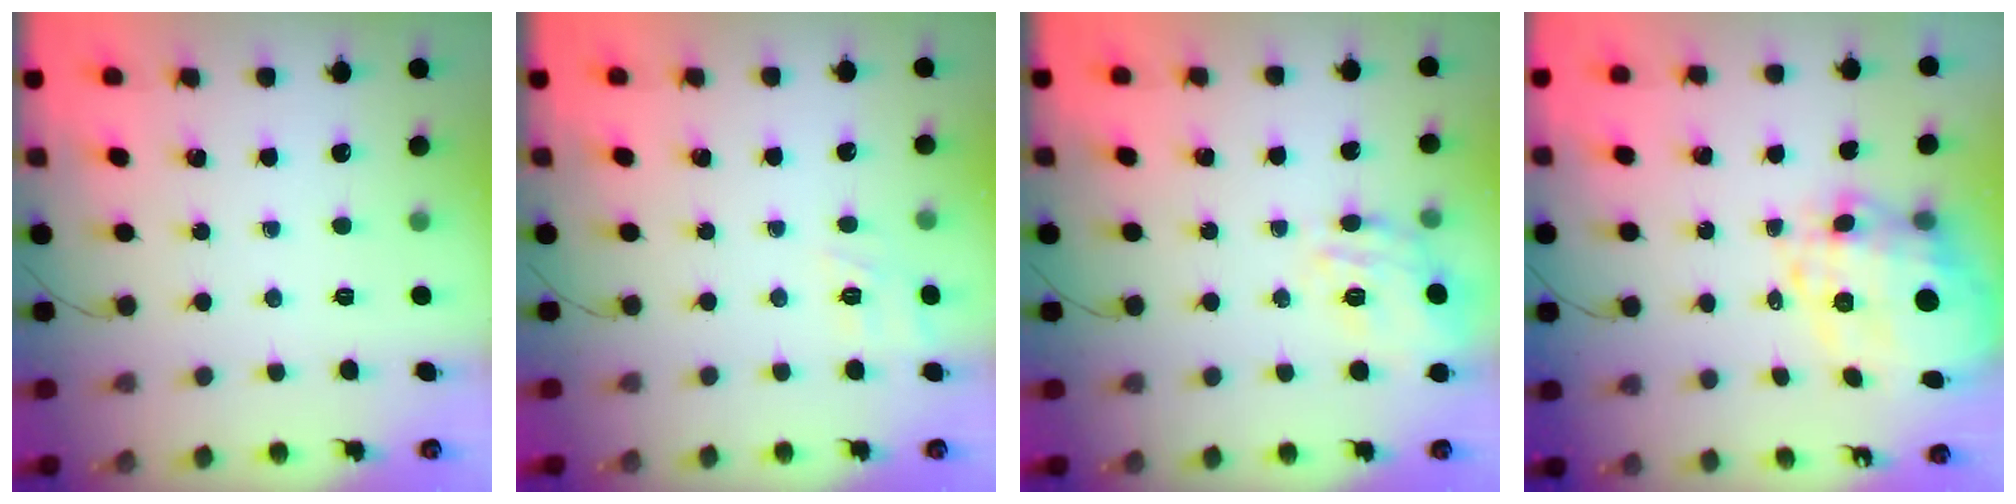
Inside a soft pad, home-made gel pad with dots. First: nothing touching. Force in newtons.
{"total": 8.7, "press": 8.6, "slide": 1.4}
{"total": 13.7, "press": 13.7, "slide": 0.6}
{"total": 12.8, "press": 12.1, "slide": 4.1}